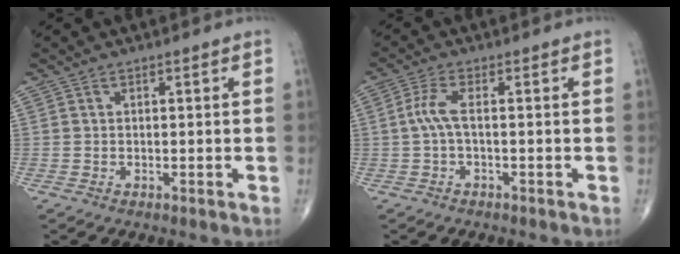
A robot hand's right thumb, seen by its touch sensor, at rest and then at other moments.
{"total": 3.6, "force": [-0.3, 0.8, 3.4], "torque": [-0.088, 0.009, -0.010]}